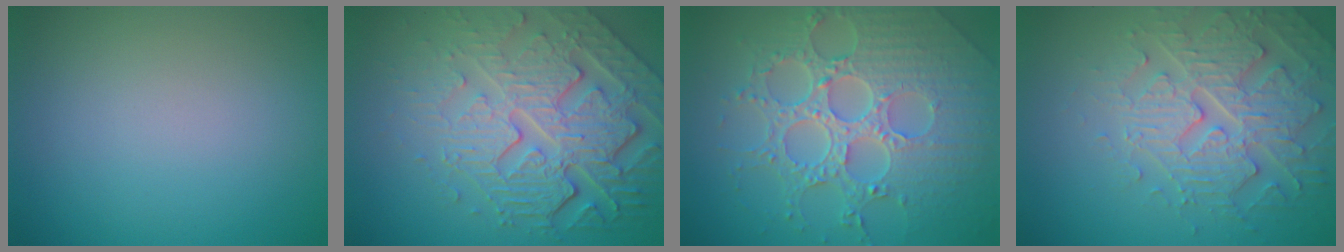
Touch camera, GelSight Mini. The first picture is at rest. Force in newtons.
{"total": 8.6, "press": 5.9, "slide": 6.2}
{"total": 8.4, "press": 6.2, "slide": 5.7}
{"total": 4.5, "press": 4.5, "slide": 0.4}